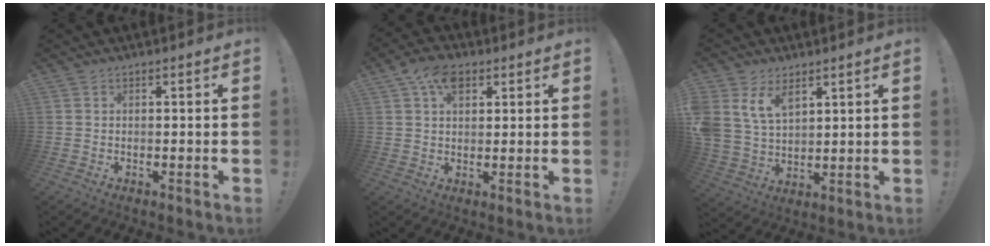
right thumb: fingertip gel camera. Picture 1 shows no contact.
{"total": 8.2, "force": [3.9, 5.1, 5.0], "torque": [-0.083, -0.002, 0.074]}
{"total": 10.3, "force": [6.2, 6.5, 5.0], "torque": [-0.114, -0.032, 0.122]}